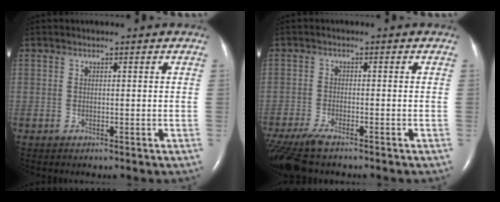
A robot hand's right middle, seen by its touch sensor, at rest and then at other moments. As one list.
[{"total": 7.6, "force": [-6.0, 1.5, 4.4], "torque": [-0.089, -0.020, -0.109]}]